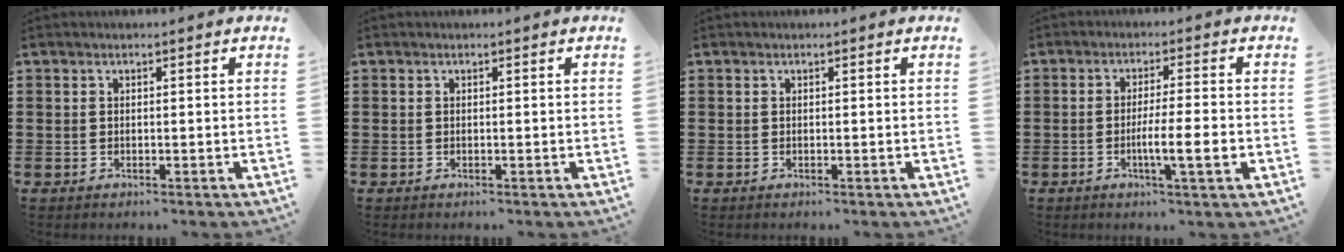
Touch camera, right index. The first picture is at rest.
{"total": 0.0}
{"total": 0.0}
{"total": 6.3, "force": [-1.8, 0.4, 6.0], "torque": [-0.099, -0.008, -0.030]}